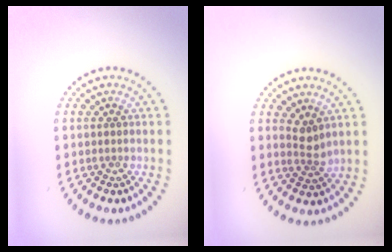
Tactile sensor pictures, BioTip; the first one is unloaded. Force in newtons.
{"total": 1.8, "press": 1.3, "slide": 1.3}